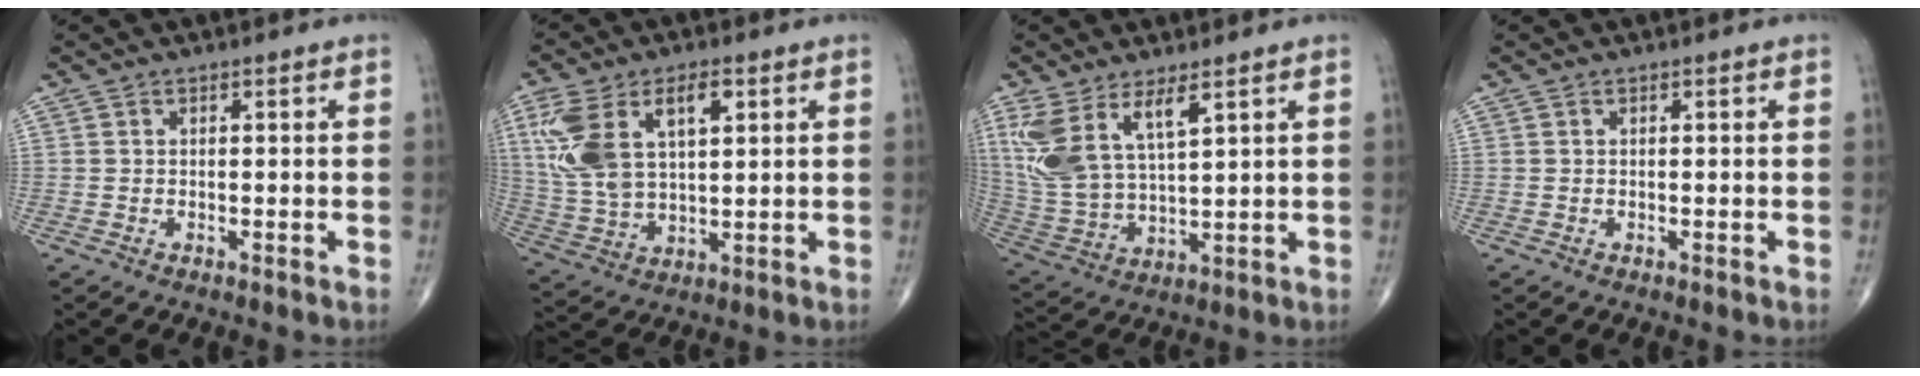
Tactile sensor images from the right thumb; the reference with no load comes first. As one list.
[{"total": 15.7, "force": [5.2, 8.2, 12.2], "torque": [-0.247, -0.001, 0.108]}, {"total": 12.7, "force": [6.4, 5.1, 9.7], "torque": [-0.207, -0.025, 0.144]}, {"total": 0.0}]